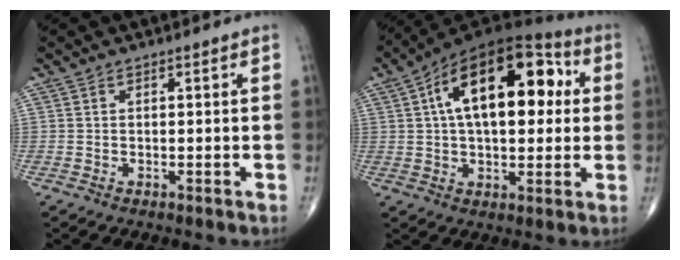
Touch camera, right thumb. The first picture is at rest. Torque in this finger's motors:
{"motor_torque": [0.81, 4.20, 0.53, -0.24, 0.36]}